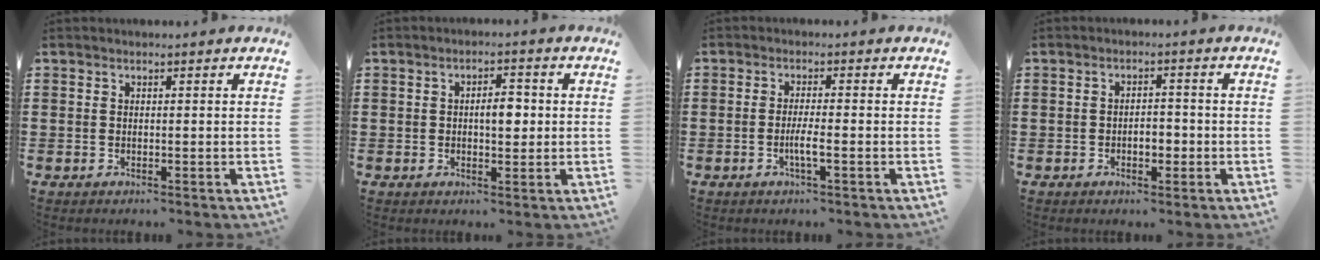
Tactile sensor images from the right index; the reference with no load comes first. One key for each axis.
{"total": 3.9, "fx": 0.1, "fy": 1.7, "fz": 3.5, "tx": -0.050, "ty": 0.000, "tz": -0.003}
{"total": 3.1, "fx": -1.2, "fy": 0.2, "fz": 2.9, "tx": -0.057, "ty": -0.006, "tz": -0.025}
{"total": 3.3, "fx": -1.1, "fy": 1.9, "fz": 2.4, "tx": -0.047, "ty": 0.005, "tz": -0.022}